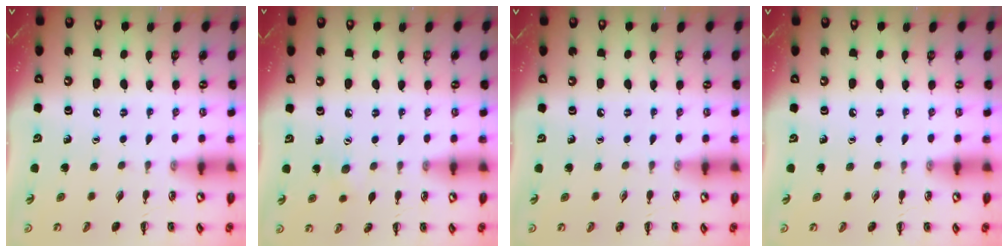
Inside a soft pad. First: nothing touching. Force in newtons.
{"total": 5.5, "press": 5.4, "slide": 1.4}
{"total": 0.0}
{"total": 0.0}